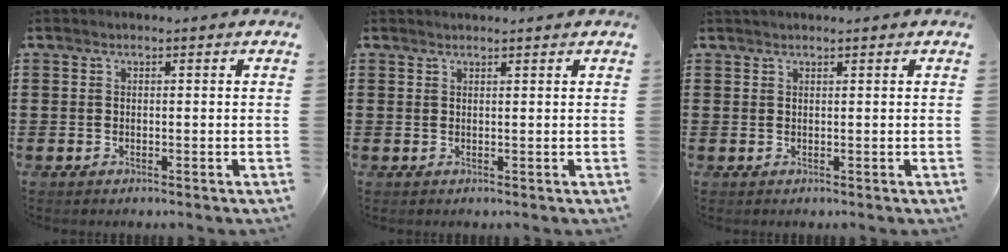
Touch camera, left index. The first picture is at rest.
{"total": 0.8, "force": [0.8, -0.1, 0.2], "torque": [-0.005, -0.003, 0.016]}
{"total": 0.7, "force": [0.6, 0.0, 0.3], "torque": [-0.008, 0.000, 0.012]}